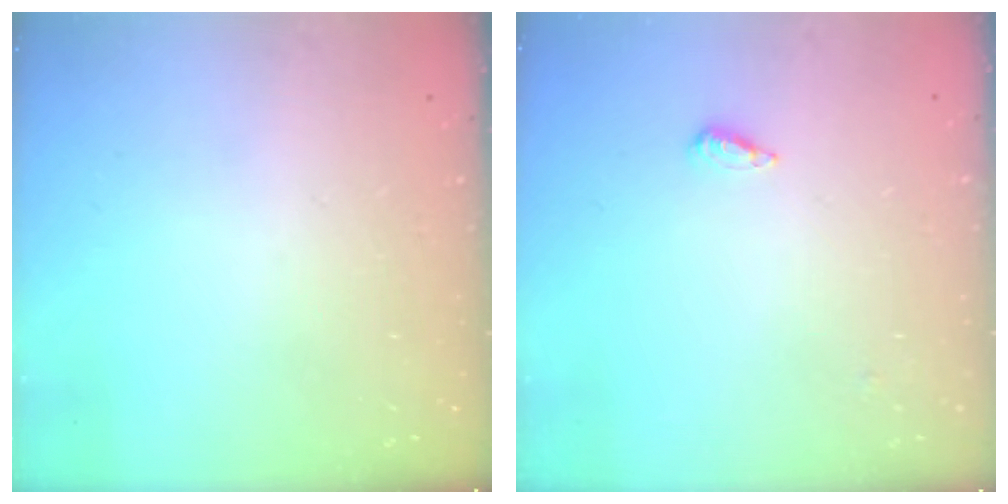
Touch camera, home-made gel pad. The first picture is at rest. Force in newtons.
{"total": 2.2, "press": 2.2, "slide": 0.5}